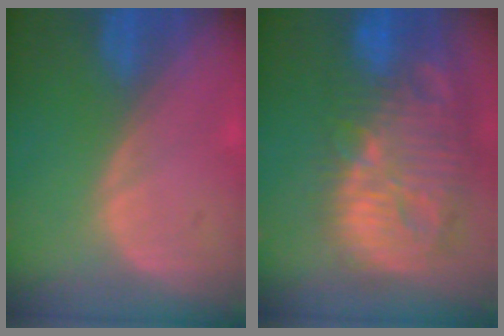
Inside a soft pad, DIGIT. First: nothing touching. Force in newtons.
{"total": 14.4, "press": 12.5, "slide": 7.0}